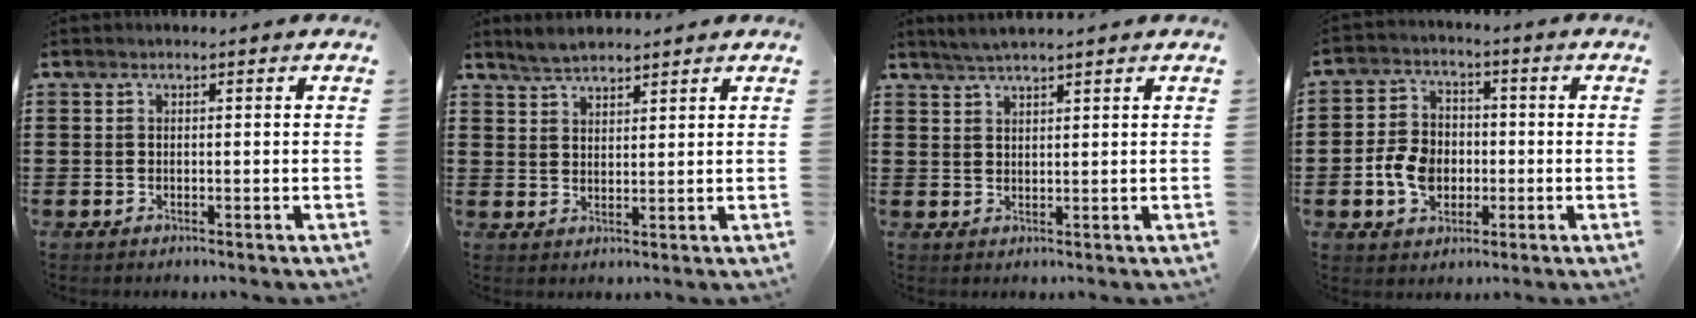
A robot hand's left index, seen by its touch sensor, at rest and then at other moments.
{"total": 3.2, "force": [3.0, 0.8, 0.7], "torque": [-0.022, 0.000, 0.057]}
{"total": 2.2, "force": [2.0, -0.1, 0.8], "torque": [-0.019, 0.004, 0.037]}
{"total": 7.0, "force": [-1.5, 5.4, 4.2], "torque": [-0.101, 0.009, -0.031]}